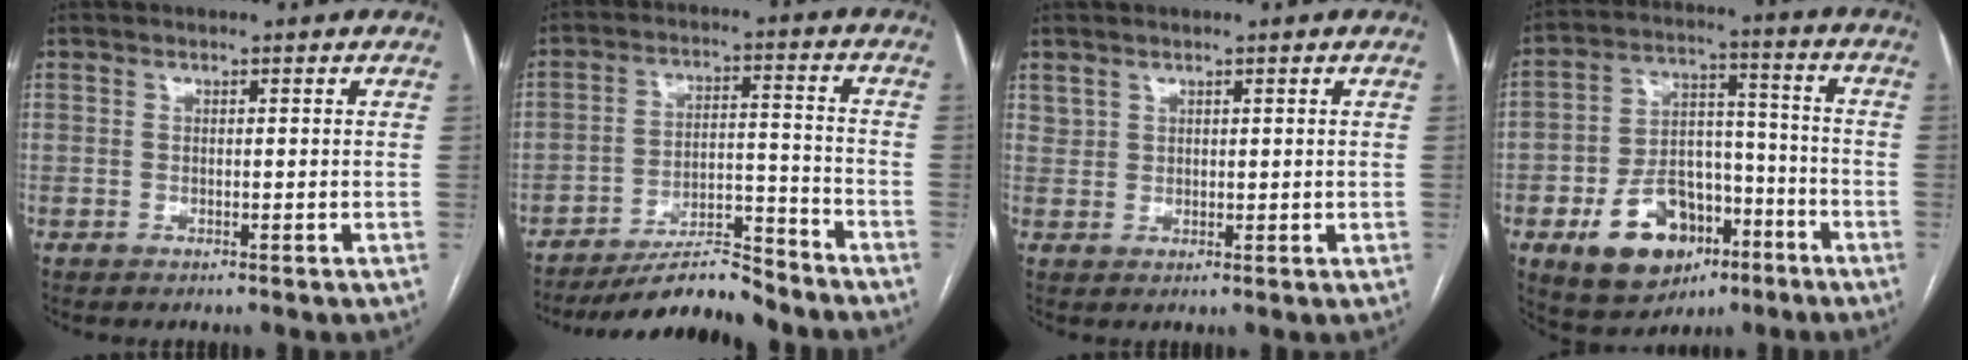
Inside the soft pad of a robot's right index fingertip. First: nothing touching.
{"total": 10.3, "force": [-9.5, 1.5, 3.7], "torque": [-0.053, 0.014, -0.161]}
{"total": 1.9, "force": [1.7, 1.0, 0.3], "torque": [0.003, 0.000, 0.033]}
{"total": 14.5, "force": [-7.0, 9.0, 9.0], "torque": [-0.158, 0.020, -0.105]}